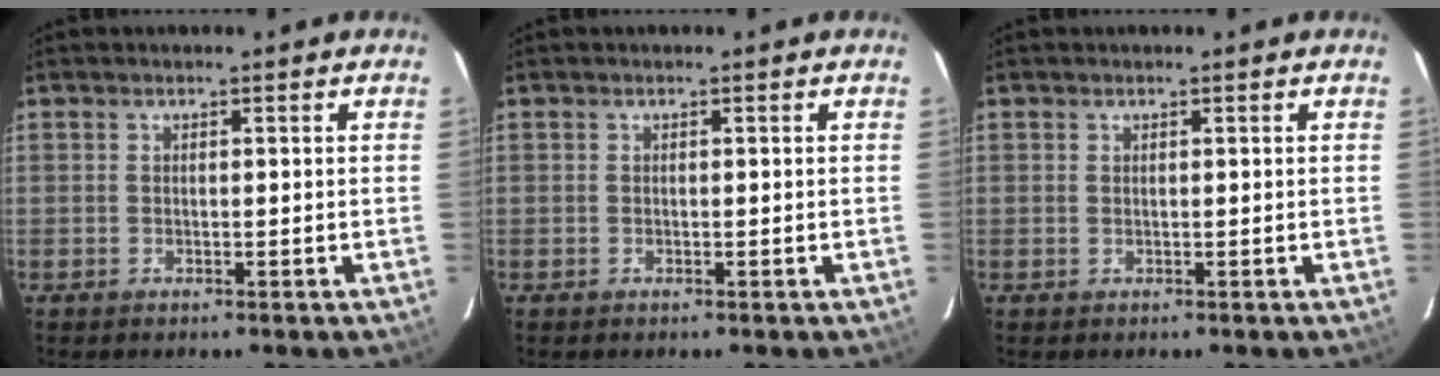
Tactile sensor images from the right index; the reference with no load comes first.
{"total": 0.0}
{"total": 0.0}